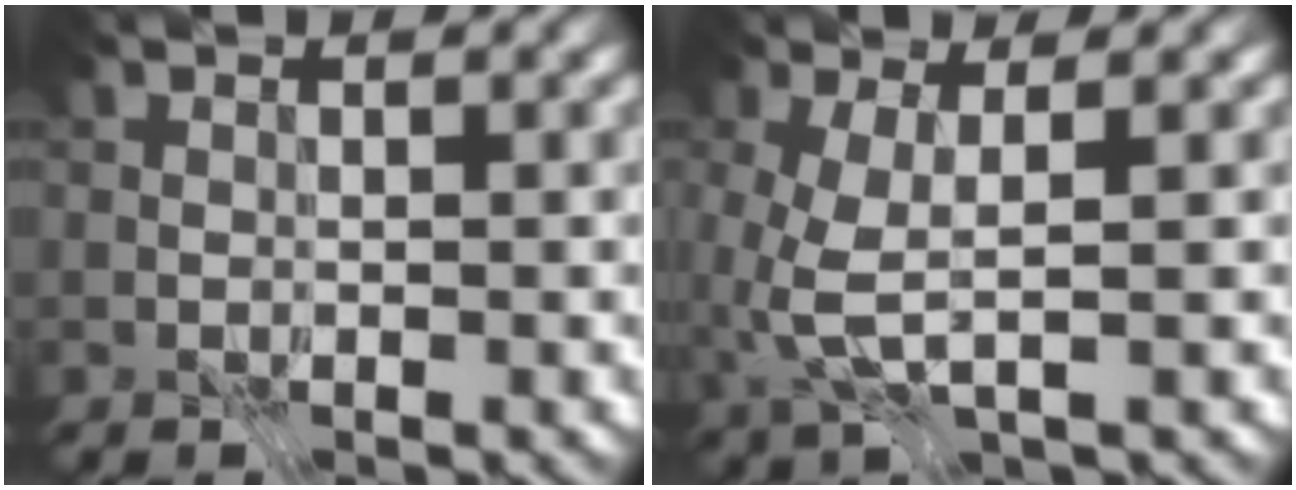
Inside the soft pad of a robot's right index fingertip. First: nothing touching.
{"total": 3.8, "force": [-0.7, 1.0, 3.6], "torque": [-0.096, -0.007, -0.015]}